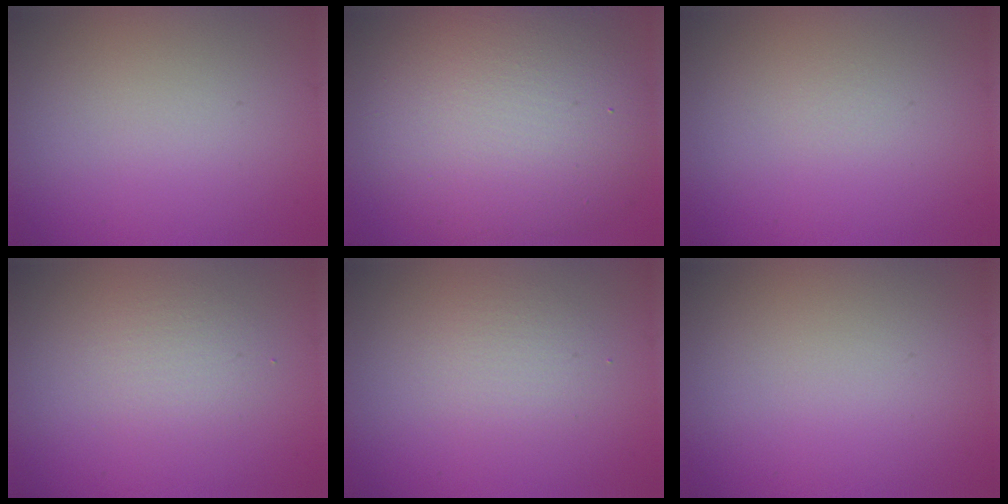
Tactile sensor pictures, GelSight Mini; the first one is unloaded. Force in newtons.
{"total": 11.3, "press": 11.2, "slide": 0.8}
{"total": 0.0}
{"total": 2.0, "press": 2.0, "slide": 0.1}
{"total": 1.7, "press": 1.7, "slide": 0.0}
{"total": 0.0}